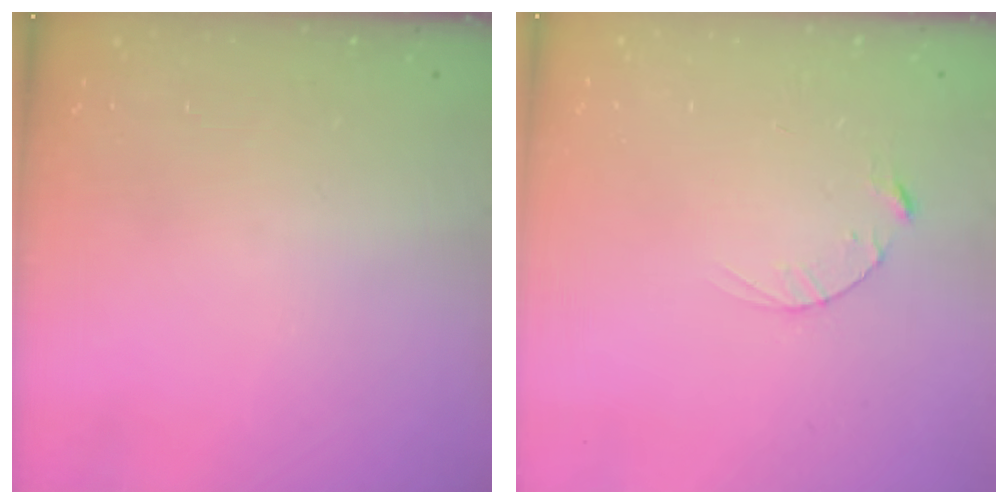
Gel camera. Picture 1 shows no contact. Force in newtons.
{"total": 2.5, "press": 2.5, "slide": 0.4}